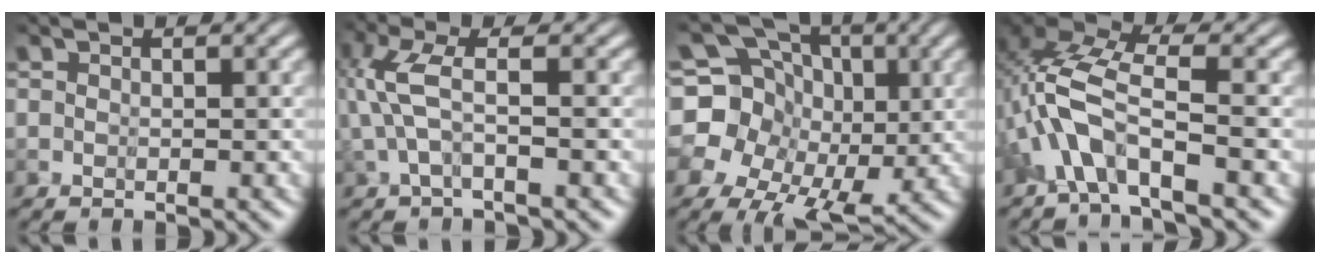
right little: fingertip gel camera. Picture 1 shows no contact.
{"total": 2.1, "force": [-0.1, -0.6, 2.1], "torque": [-0.071, 0.012, -0.003]}
{"total": 9.6, "force": [-0.2, 8.1, 5.0], "torque": [-0.095, 0.002, 0.000]}
{"total": 4.7, "force": [-2.8, 0.4, 3.8], "torque": [-0.099, 0.018, -0.066]}